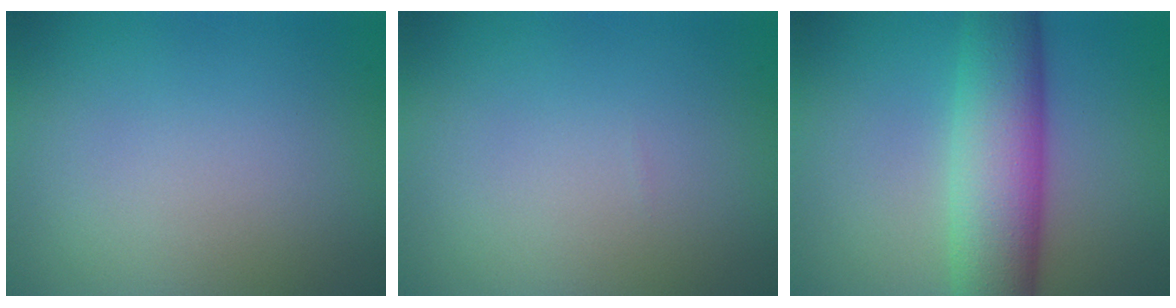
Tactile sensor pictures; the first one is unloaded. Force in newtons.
{"total": 0.0}
{"total": 8.8, "press": 8.8, "slide": 0.2}